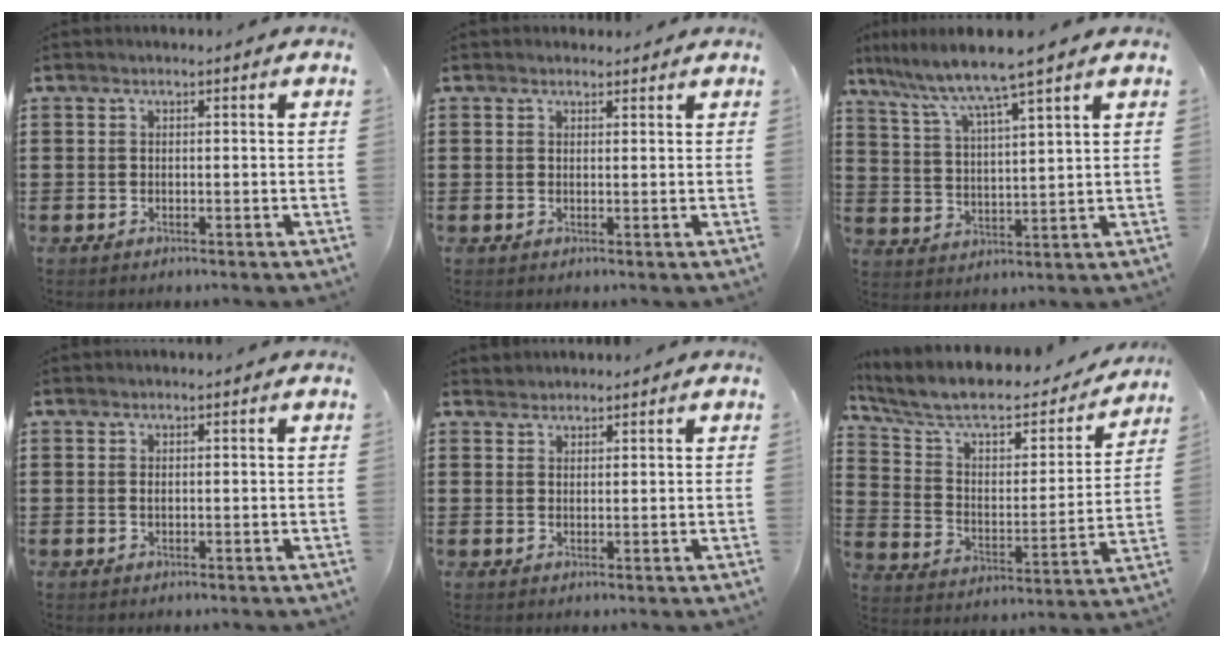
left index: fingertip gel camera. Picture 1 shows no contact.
{"total": 1.3, "force": [1.2, 0.4, 0.0], "torque": [-0.003, 0.003, 0.024]}
{"total": 6.3, "force": [5.3, -0.8, 3.4], "torque": [-0.088, -0.037, 0.083]}
{"total": 0.6, "force": [0.2, 0.2, 0.5], "torque": [-0.012, 0.000, 0.004]}
{"total": 1.6, "force": [1.5, 0.3, -0.3], "torque": [0.001, 0.001, 0.031]}
{"total": 9.2, "force": [7.5, 2.6, 4.6], "torque": [-0.122, -0.046, 0.129]}